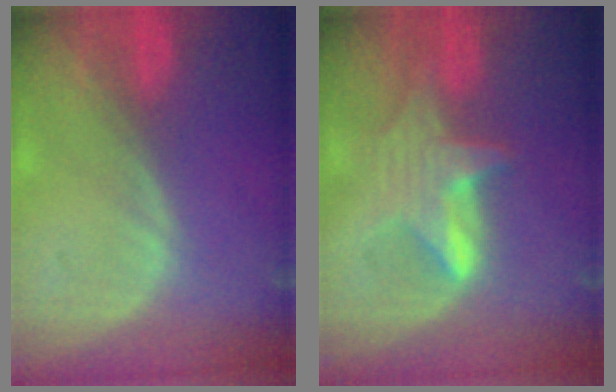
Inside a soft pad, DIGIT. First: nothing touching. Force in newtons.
{"total": 6.0, "press": 5.9, "slide": 0.9}